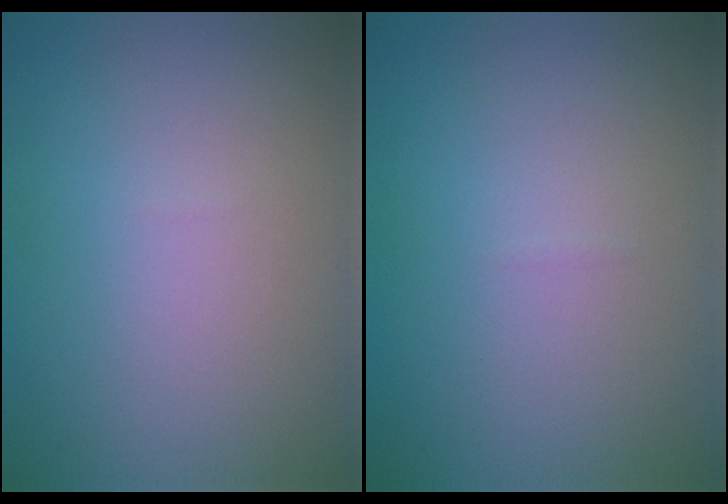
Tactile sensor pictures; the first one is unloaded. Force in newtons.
{"total": 0.0}